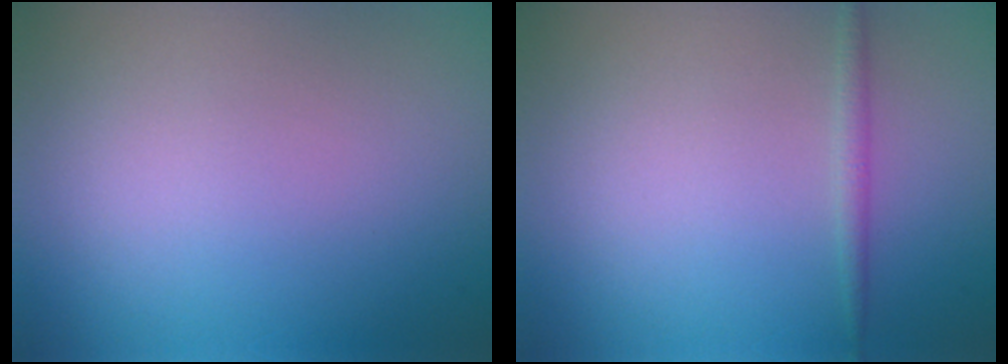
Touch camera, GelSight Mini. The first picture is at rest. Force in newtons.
{"total": 1.1, "press": 1.1, "slide": 0.1}